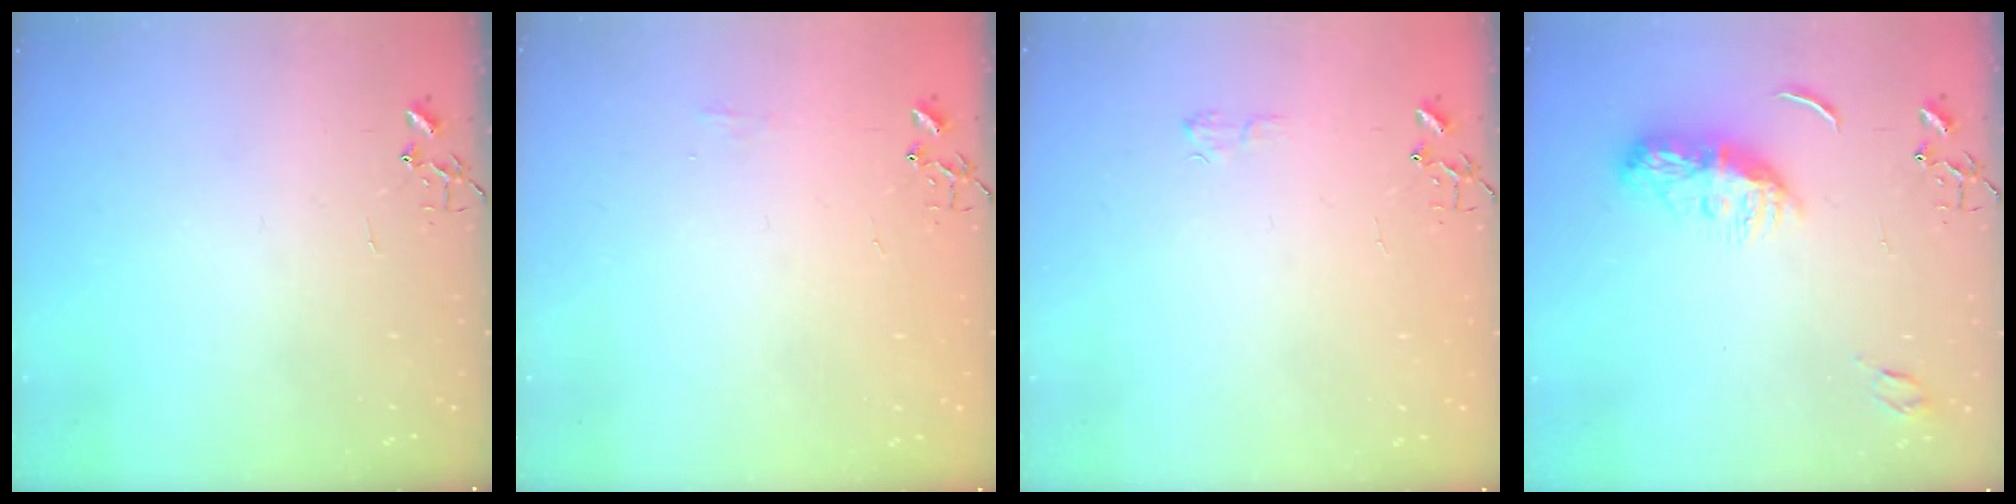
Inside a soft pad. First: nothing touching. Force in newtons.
{"total": 4.5, "press": 4.4, "slide": 0.7}
{"total": 5.4, "press": 5.4, "slide": 0.6}
{"total": 9.4, "press": 9.4, "slide": 0.4}